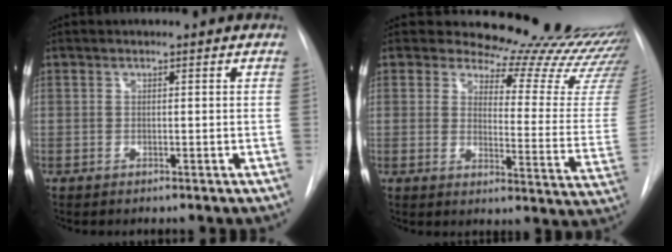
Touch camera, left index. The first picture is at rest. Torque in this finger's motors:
{"motor_torque": [0.87, -0.98, -0.24, -0.09]}